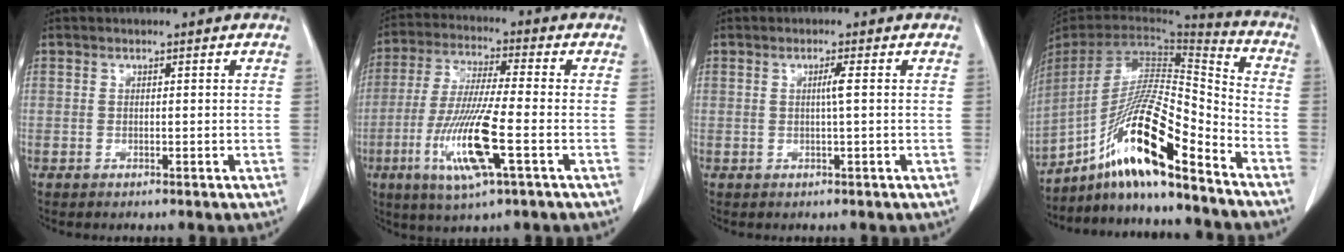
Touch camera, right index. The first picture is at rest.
{"total": 13.0, "force": [-4.2, 0.7, 12.3], "torque": [-0.253, -0.022, -0.082]}
{"total": 1.6, "force": [0.1, -0.4, 1.5], "torque": [-0.028, 0.001, 0.001]}
{"total": 18.9, "force": [-12.8, 1.3, 13.9], "torque": [-0.281, -0.006, -0.233]}